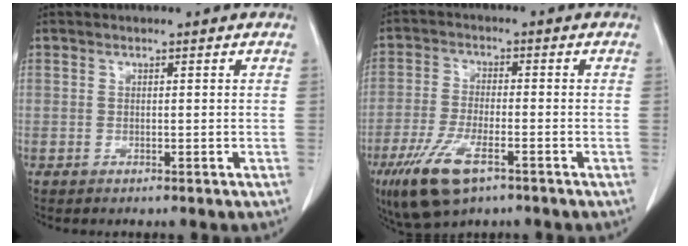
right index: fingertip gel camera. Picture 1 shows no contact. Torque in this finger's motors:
{"motor_torque": [1.52, -0.62, 0.54, 0.17]}